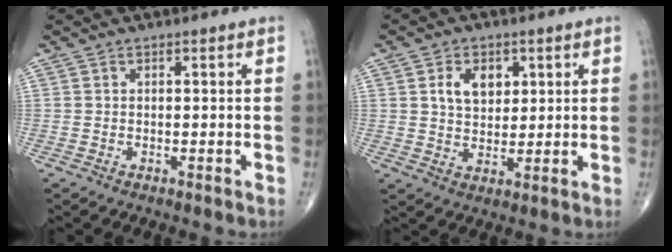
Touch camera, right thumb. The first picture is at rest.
{"total": 6.7, "force": [2.2, 4.6, 4.3], "torque": [-0.049, -0.010, 0.039]}